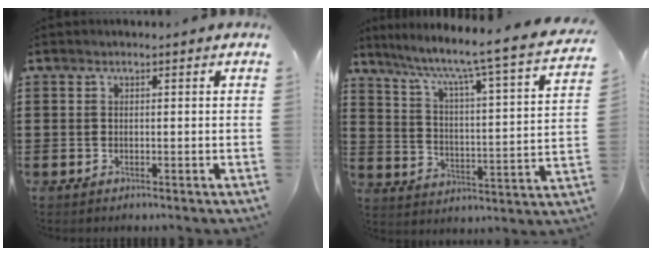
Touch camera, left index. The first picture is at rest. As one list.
[{"total": 6.3, "force": [5.0, -0.6, 3.8], "torque": [-0.096, -0.051, 0.068]}]